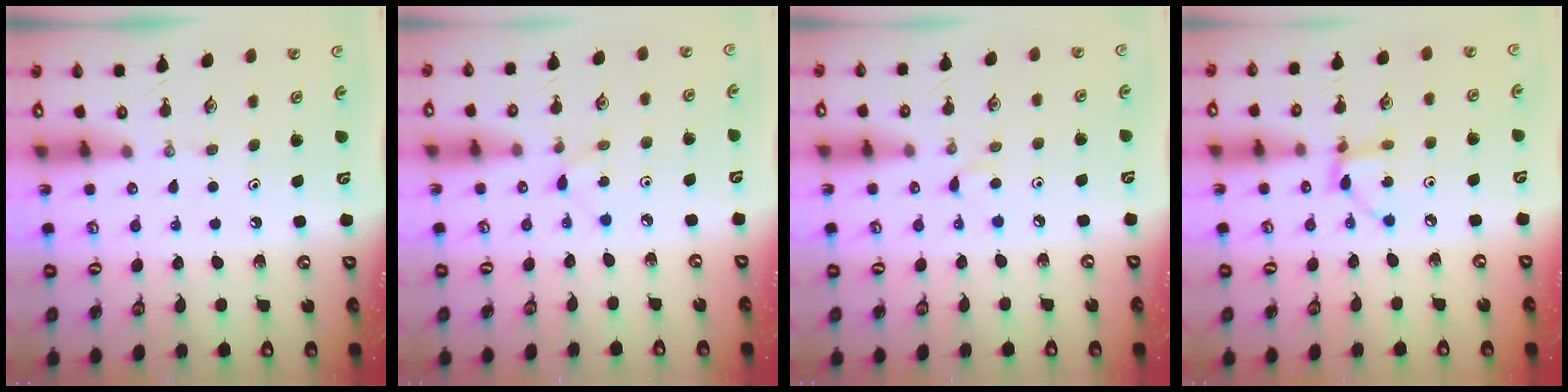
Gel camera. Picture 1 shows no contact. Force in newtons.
{"total": 2.3, "press": 2.3, "slide": 0.3}
{"total": 3.6, "press": 3.6, "slide": 0.5}
{"total": 4.9, "press": 4.8, "slide": 0.2}